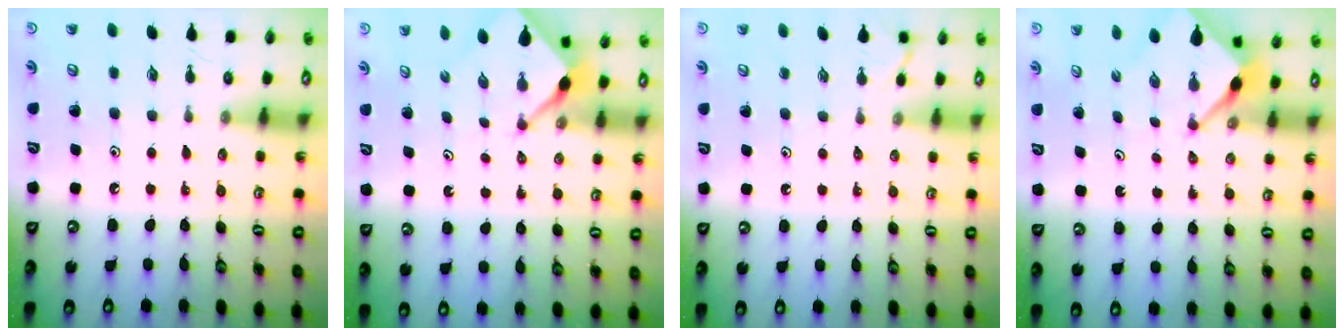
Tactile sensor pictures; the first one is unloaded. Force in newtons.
{"total": 2.3, "press": 2.2, "slide": 0.3}
{"total": 2.9, "press": 2.8, "slide": 0.6}
{"total": 3.0, "press": 3.0, "slide": 0.3}